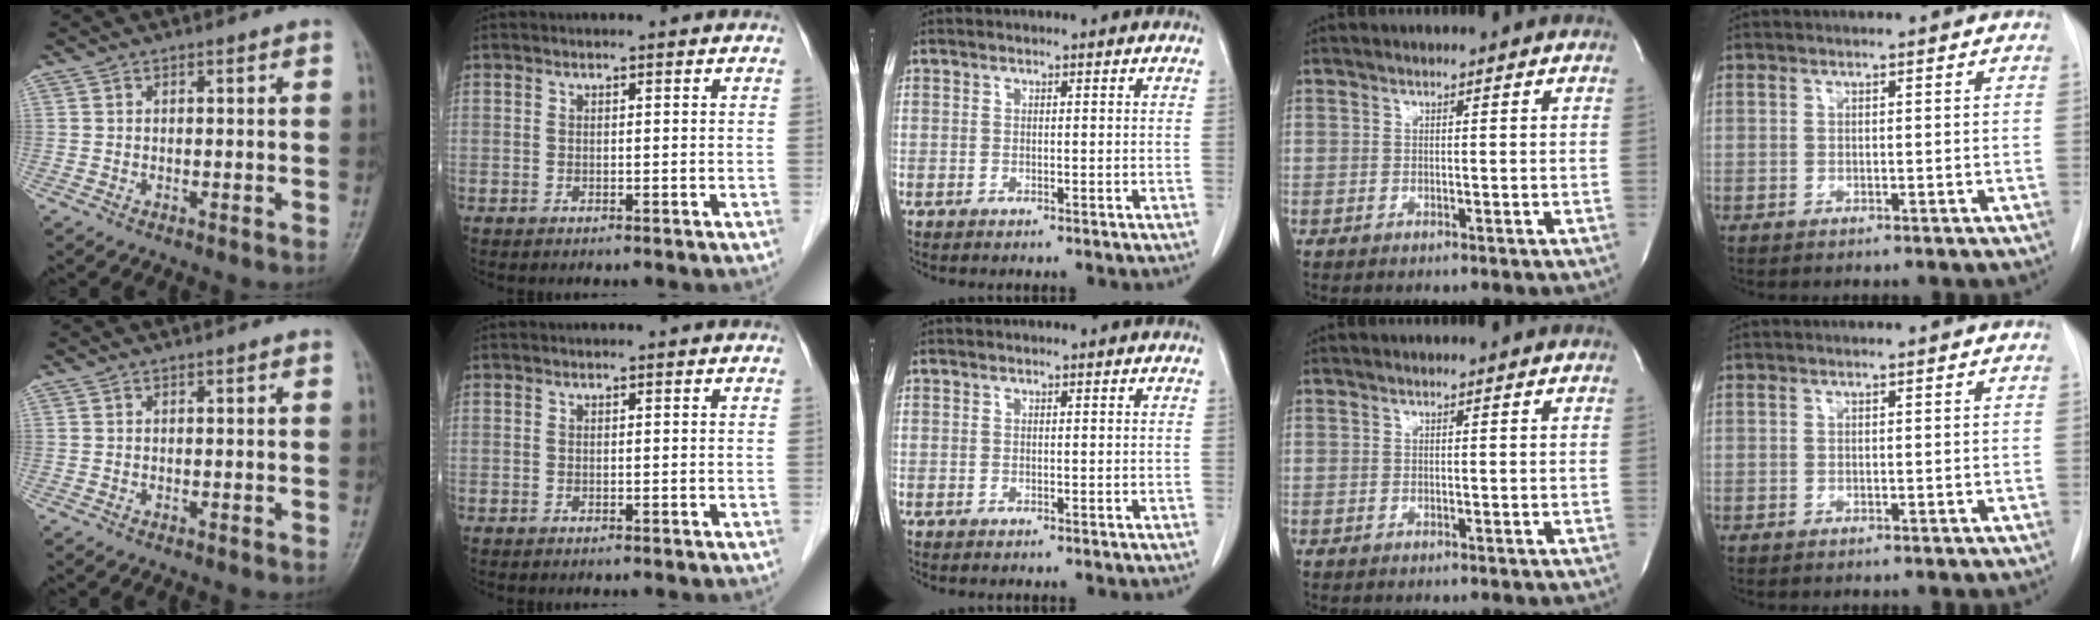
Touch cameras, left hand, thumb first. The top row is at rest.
{}